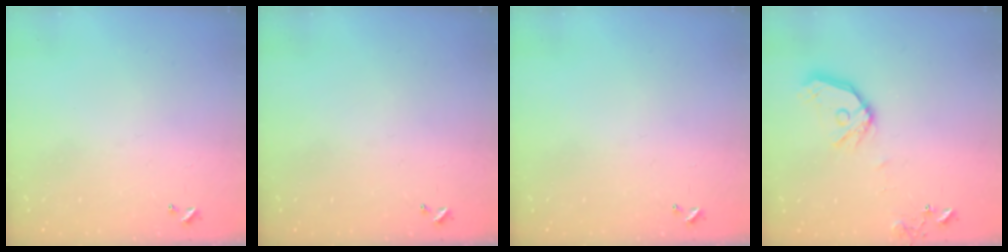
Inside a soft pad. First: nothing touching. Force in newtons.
{"total": 0.0}
{"total": 0.0}
{"total": 12.8, "press": 12.7, "slide": 1.8}